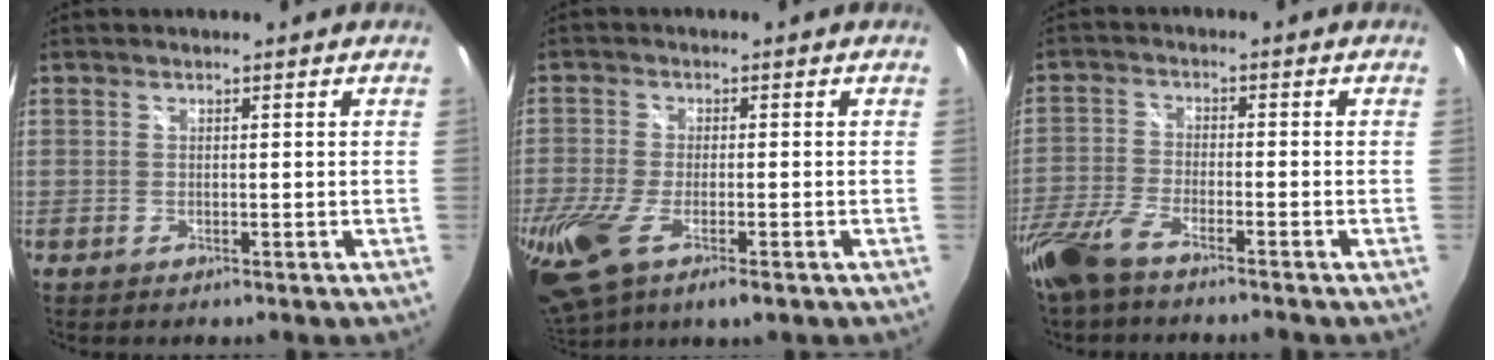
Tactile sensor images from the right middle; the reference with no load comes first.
{"total": 17.5, "force": [-8.1, 7.6, 13.6], "torque": [-0.317, -0.066, -0.140]}
{"total": 8.6, "force": [-6.8, 1.8, 4.9], "torque": [-0.125, -0.022, -0.140]}